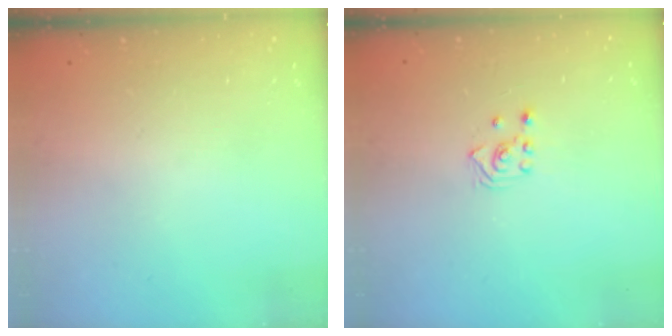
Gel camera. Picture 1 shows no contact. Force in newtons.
{"total": 2.5, "press": 2.3, "slide": 1.0}